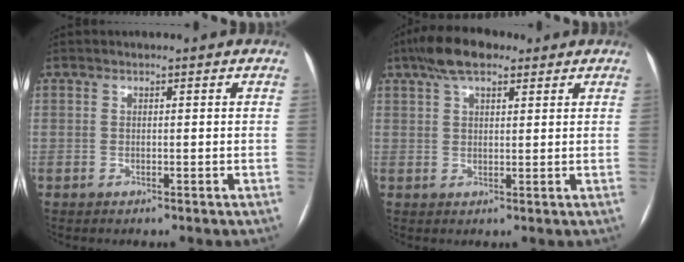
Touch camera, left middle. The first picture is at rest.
{"total": 7.0, "force": [4.6, 2.7, 4.6], "torque": [-0.088, 0.025, 0.078]}